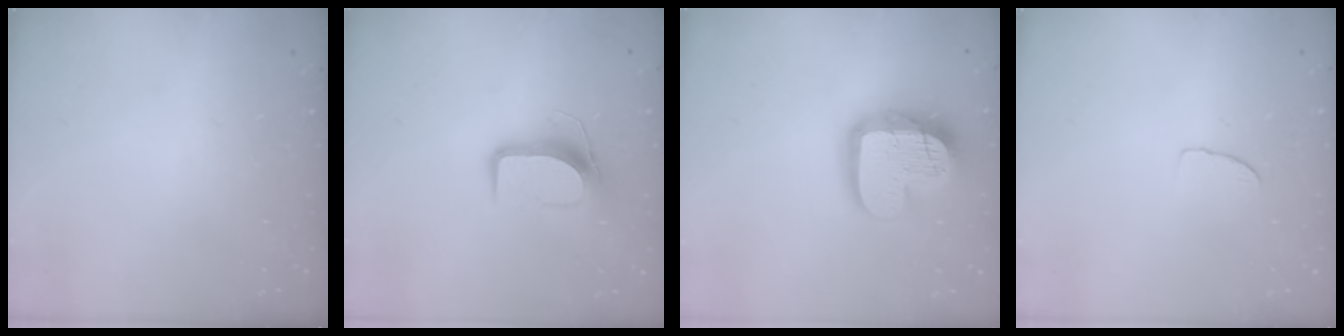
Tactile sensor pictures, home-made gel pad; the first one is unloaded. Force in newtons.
{"total": 9.8, "press": 9.8, "slide": 0.3}
{"total": 16.9, "press": 16.9, "slide": 1.4}
{"total": 3.3, "press": 3.3, "slide": 0.3}